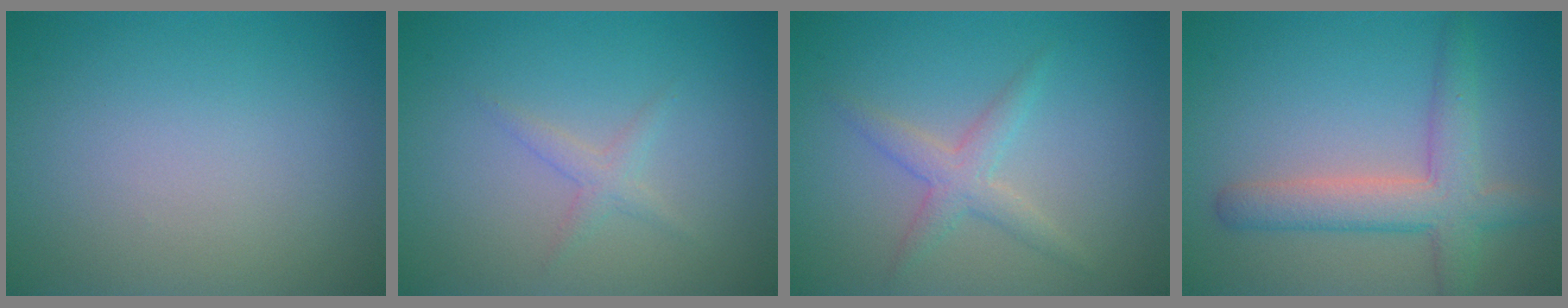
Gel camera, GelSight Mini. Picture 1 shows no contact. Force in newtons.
{"total": 1.3, "press": 1.3, "slide": 0.1}
{"total": 2.3, "press": 2.3, "slide": 0.1}
{"total": 4.7, "press": 4.7, "slide": 0.2}